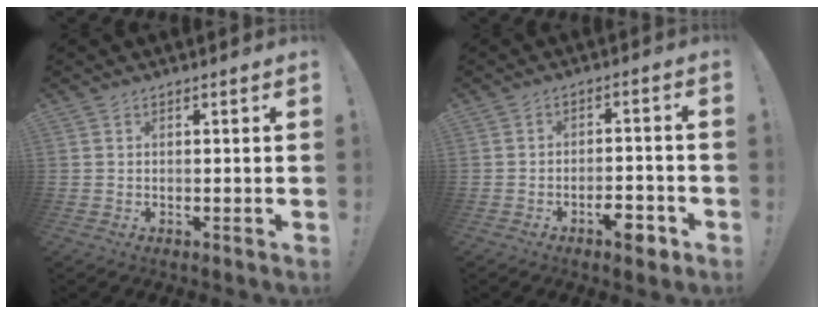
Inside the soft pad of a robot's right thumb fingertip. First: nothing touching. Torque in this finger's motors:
{"motor_torque": [0.48, 0.65, 0.34, -0.39, 0.00]}